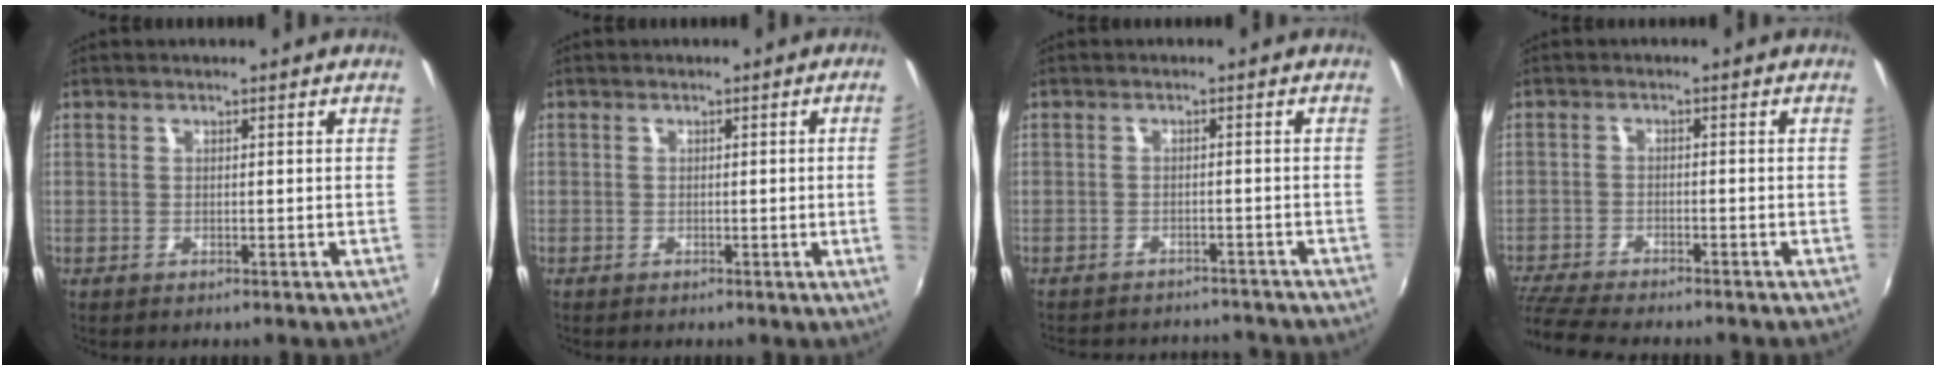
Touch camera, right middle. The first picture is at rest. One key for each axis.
{"total": 2.4, "fx": -0.1, "fy": -1.4, "fz": 1.9, "tx": -0.024, "ty": -0.013, "tz": 0.003}
{"total": 10.9, "fx": -9.9, "fy": 3.1, "fz": 3.3, "tx": -0.077, "ty": -0.003, "tz": -0.129}
{"total": 9.1, "fx": -8.2, "fy": 0.8, "fz": 3.7, "tx": -0.105, "ty": -0.027, "tz": -0.147}